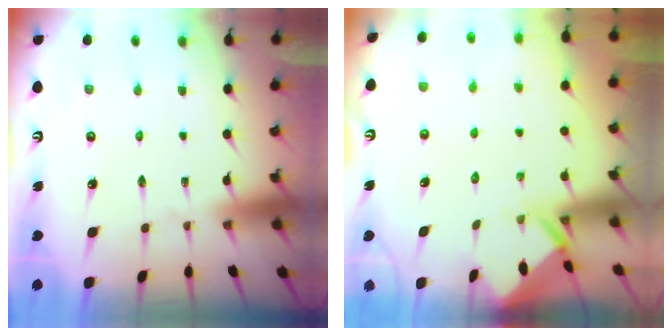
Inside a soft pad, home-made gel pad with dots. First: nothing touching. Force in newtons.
{"total": 2.3, "press": 2.3, "slide": 0.2}